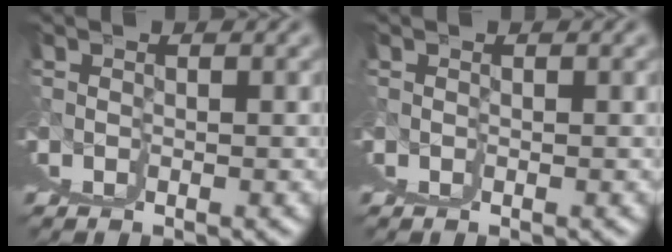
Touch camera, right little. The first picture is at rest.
{"total": 0.0}